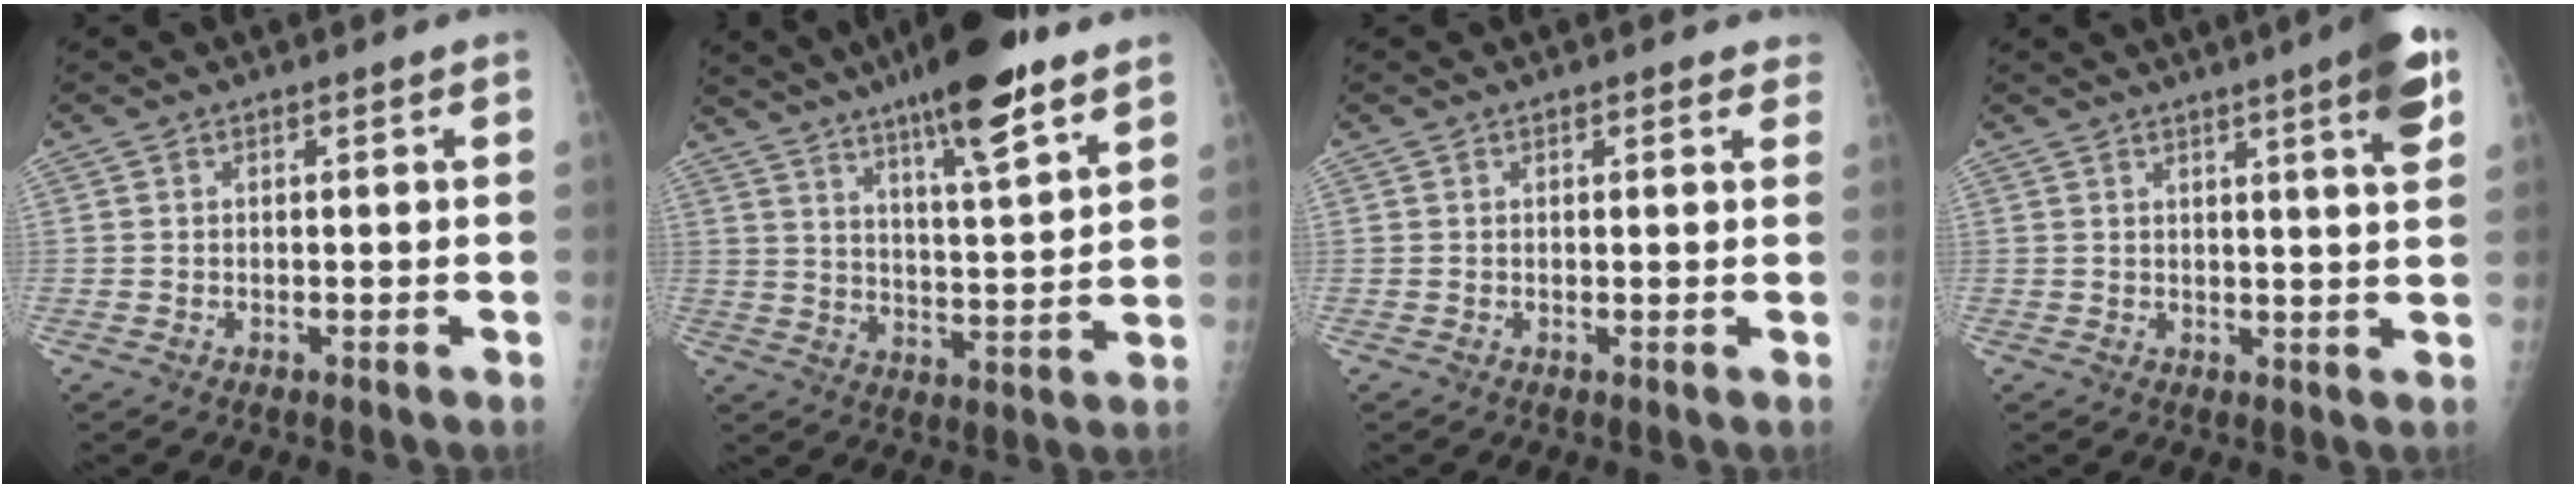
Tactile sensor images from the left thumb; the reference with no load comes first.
{"total": 17.0, "force": [11.1, 3.1, 12.5], "torque": [-0.183, -0.047, 0.176]}
{"total": 2.5, "force": [1.9, 1.0, 1.3], "torque": [0.007, -0.001, 0.016]}
{"total": 8.1, "force": [4.1, 0.4, 6.9], "torque": [-0.089, -0.016, 0.052]}